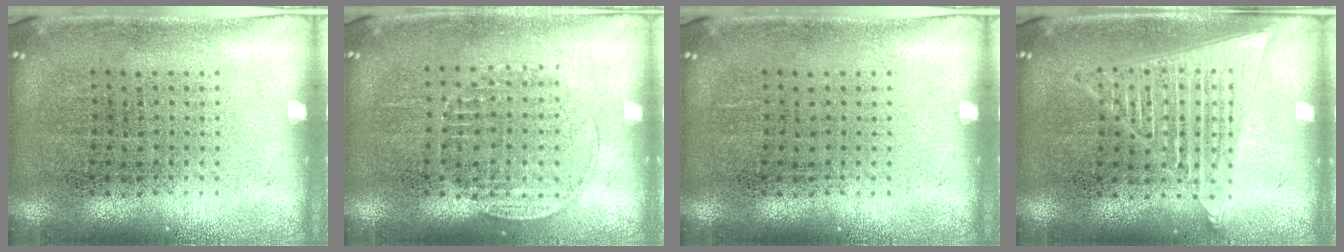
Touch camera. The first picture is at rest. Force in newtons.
{"total": 1.2, "press": 1.1, "slide": 0.5}
{"total": 0.0}
{"total": 1.6, "press": 1.6, "slide": 0.2}